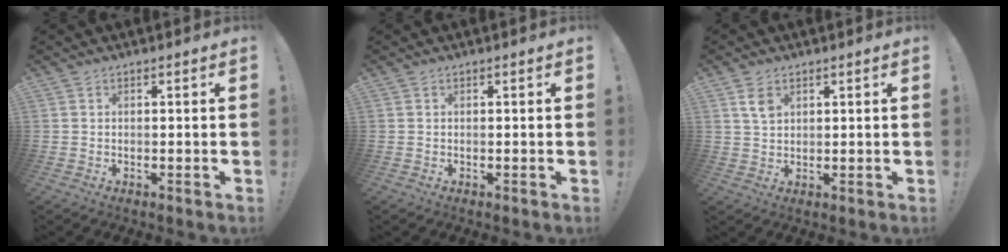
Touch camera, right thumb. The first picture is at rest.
{"total": 0.0}
{"total": 4.6, "force": [2.2, 2.9, 2.9], "torque": [-0.042, -0.007, 0.040]}